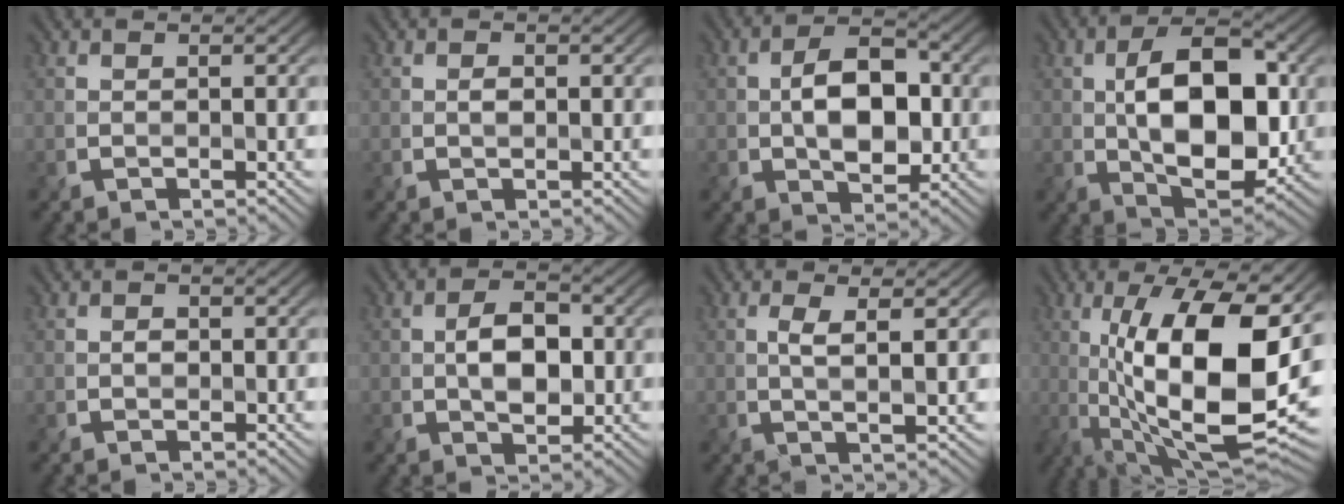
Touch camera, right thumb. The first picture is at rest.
{"total": 0.9, "force": [0.0, 0.5, 0.7], "torque": [-0.013, 0.001, 0.001]}
{"total": 7.6, "force": [-0.4, 4.7, 5.9], "torque": [-0.100, 0.000, -0.009]}
{"total": 12.4, "force": [0.2, 6.9, 10.3], "torque": [-0.165, -0.002, 0.008]}
{"total": 0.8, "force": [-0.2, 0.6, 0.4], "torque": [-0.006, -0.001, -0.003]}
{"total": 5.3, "force": [-0.1, 3.3, 4.2], "torque": [-0.073, -0.001, 0.000]}
{"total": 3.3, "force": [0.8, 0.7, 3.2], "torque": [-0.064, -0.001, 0.018]}
{"total": 17.7, "force": [0.4, 6.3, 16.6], "torque": [-0.264, 0.004, 0.006]}